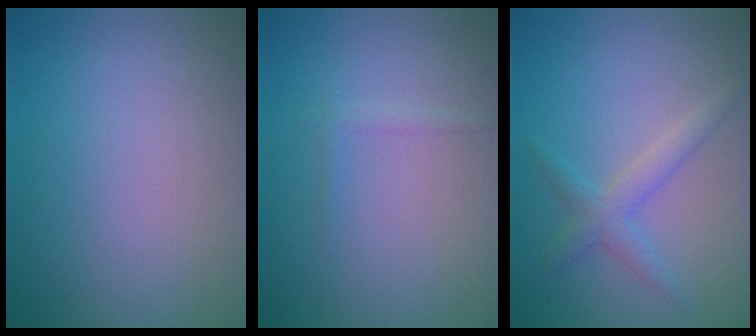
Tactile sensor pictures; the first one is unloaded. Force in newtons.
{"total": 0.8, "press": 0.8, "slide": 0.1}
{"total": 2.4, "press": 2.4, "slide": 0.2}